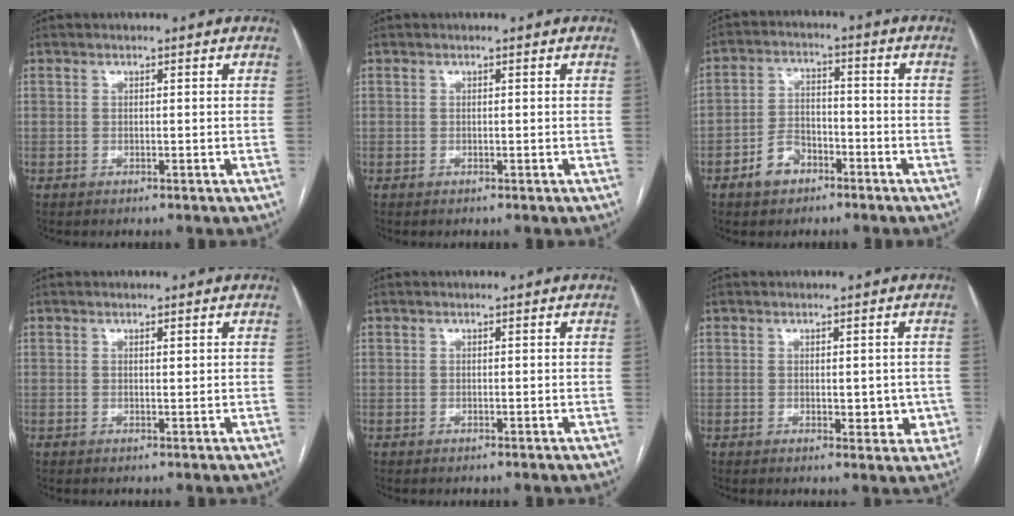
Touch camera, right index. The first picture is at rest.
{"total": 0.0}
{"total": 6.0, "force": [-3.6, 3.8, 3.0], "torque": [-0.063, 0.016, -0.061]}
{"total": 0.6, "force": [0.3, 0.1, 0.4], "torque": [-0.009, -0.001, 0.005]}
{"total": 0.0}
{"total": 4.1, "force": [-0.3, 2.3, 3.4], "torque": [-0.031, 0.003, 0.003]}